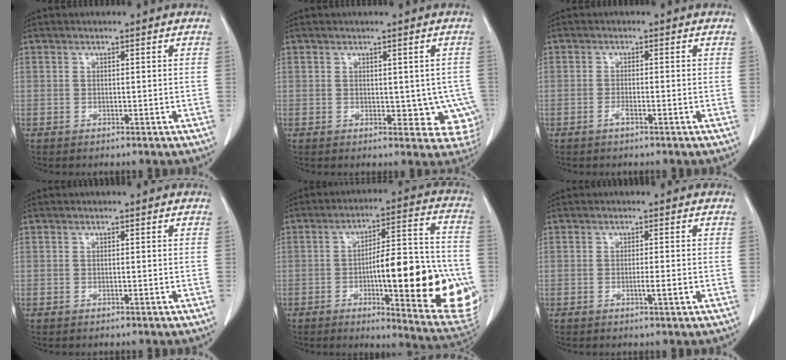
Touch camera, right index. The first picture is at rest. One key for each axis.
{"total": 5.8, "fx": -0.2, "fy": 3.9, "fz": 4.3, "tx": -0.016, "ty": 0.000, "tz": 0.004}
{"total": 1.3, "fx": -0.7, "fy": 0.0, "fz": 1.0, "tx": -0.020, "ty": 0.001, "tz": -0.014}
{"total": 0.0}
{"total": 24.6, "fx": -4.8, "fy": 4.9, "fz": 23.6, "tx": -0.266, "ty": 0.011, "tz": -0.050}
{"total": 1.7, "fx": -0.5, "fy": -0.1, "fz": 1.6, "tx": -0.030, "ty": -0.001, "tz": -0.006}